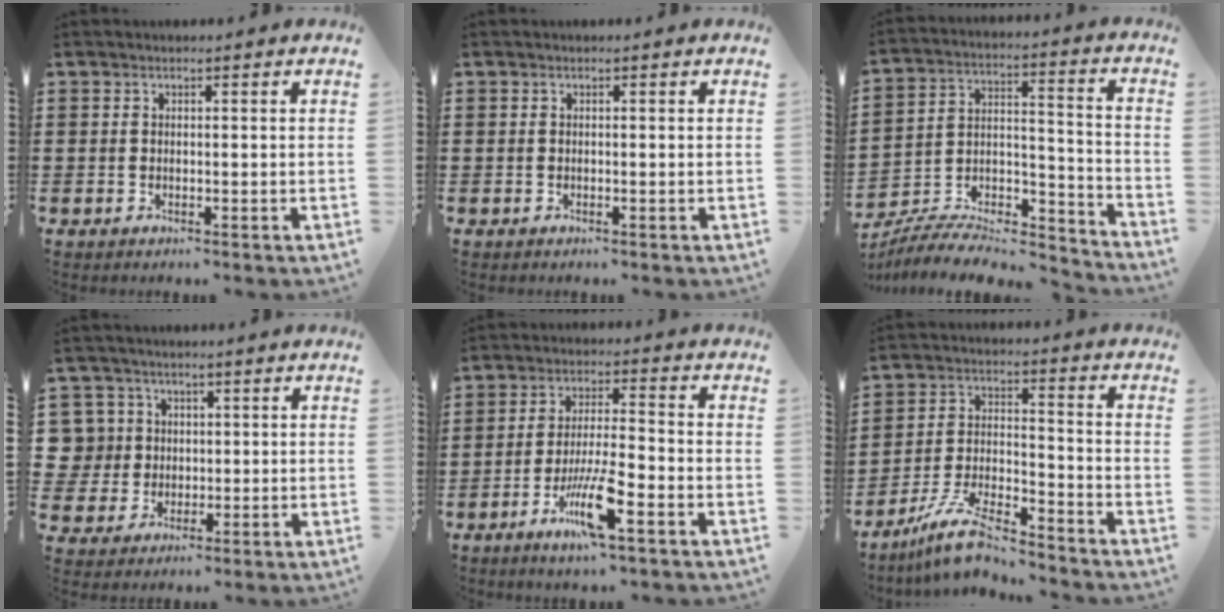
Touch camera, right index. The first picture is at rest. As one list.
[{"total": 0.0}, {"total": 7.6, "force": [-6.9, 2.0, 2.6], "torque": [-0.034, 0.009, -0.133]}, {"total": 5.8, "force": [1.0, 5.7, 0.9], "torque": [-0.052, 0.015, 0.018]}, {"total": 9.0, "force": [-4.5, 1.5, 7.7], "torque": [-0.160, -0.008, -0.085]}, {"total": 9.4, "force": [-8.2, 1.5, 4.5], "torque": [-0.102, 0.010, -0.161]}]